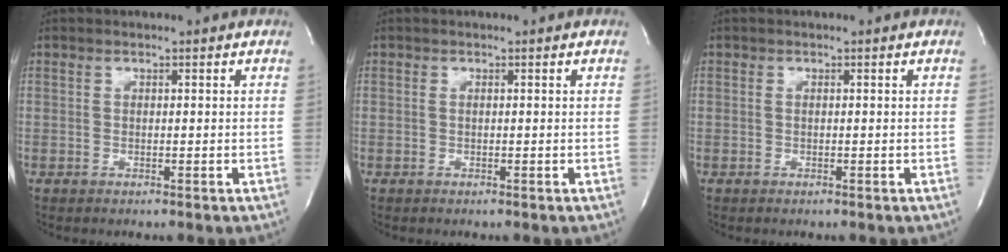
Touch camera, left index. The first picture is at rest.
{"total": 0.0}
{"total": 0.0}